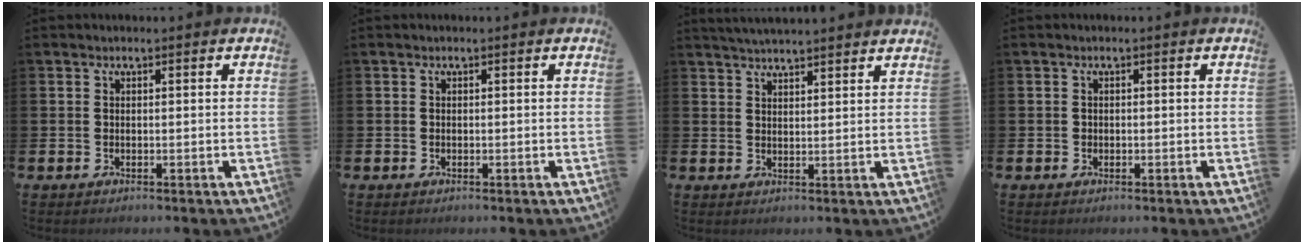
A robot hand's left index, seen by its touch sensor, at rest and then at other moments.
{"total": 0.0}
{"total": 3.6, "force": [3.6, -0.2, 0.2], "torque": [-0.010, -0.014, 0.065]}
{"total": 0.6, "force": [-0.1, 0.5, 0.1], "torque": [-0.005, 0.007, -0.003]}